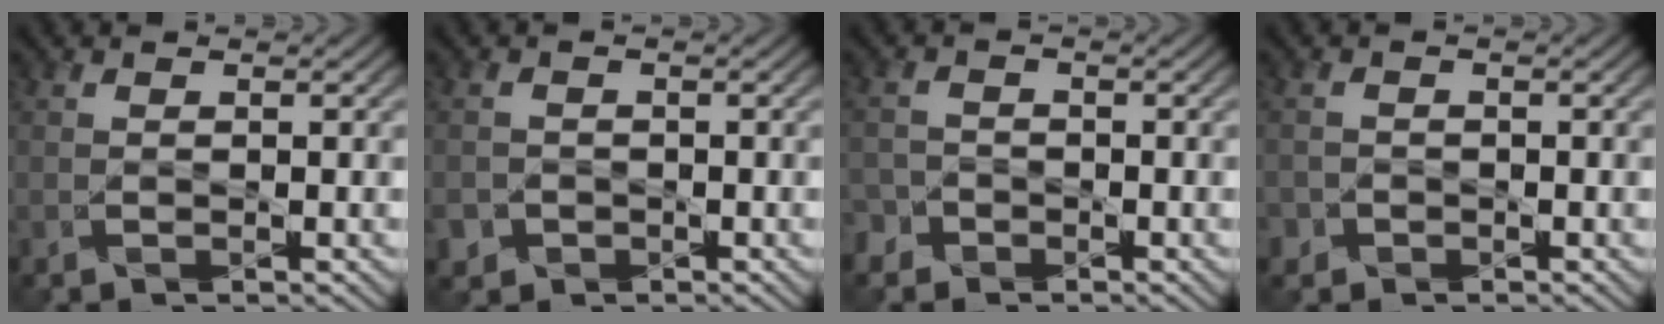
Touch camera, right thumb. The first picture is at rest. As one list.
[{"total": 1.9, "force": [-1.1, 1.6, 0.4], "torque": [-0.010, -0.006, -0.022]}, {"total": 2.3, "force": [-1.7, 1.5, 0.4], "torque": [-0.009, 0.002, -0.040]}, {"total": 1.4, "force": [-0.9, 1.0, 0.1], "torque": [0.000, -0.002, -0.021]}]